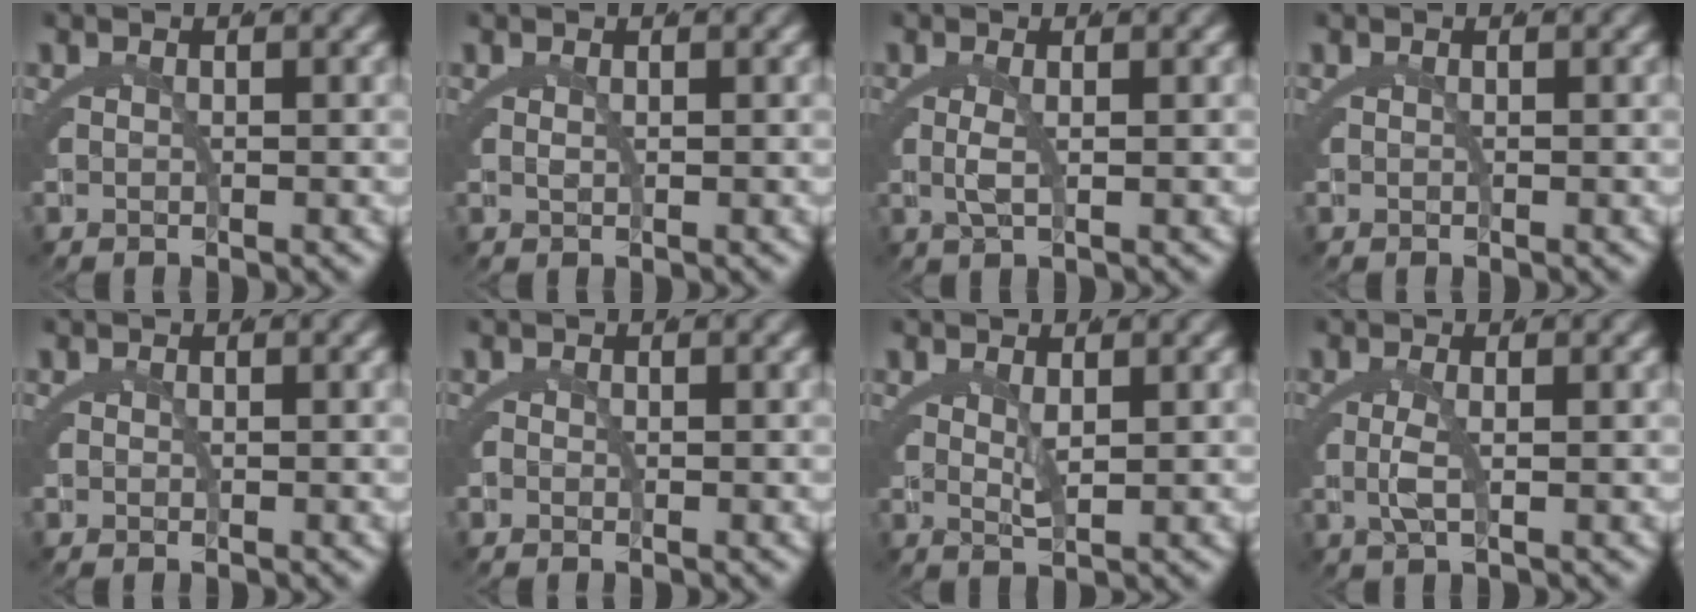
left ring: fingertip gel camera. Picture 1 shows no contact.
{"total": 0.7, "force": [0.3, -0.5, 0.3], "torque": [-0.011, -0.007, 0.011]}
{"total": 1.9, "force": [0.4, 0.0, 1.8], "torque": [-0.040, -0.006, 0.009]}
{"total": 0.0}
{"total": 0.0}
{"total": 0.5, "force": [-0.5, 0.0, 0.2], "torque": [-0.005, -0.005, -0.006]}
{"total": 1.9, "force": [0.9, -0.5, 1.6], "torque": [-0.022, -0.012, 0.026]}
{"total": 2.0, "force": [0.2, -0.2, 2.0], "torque": [-0.044, -0.005, 0.005]}